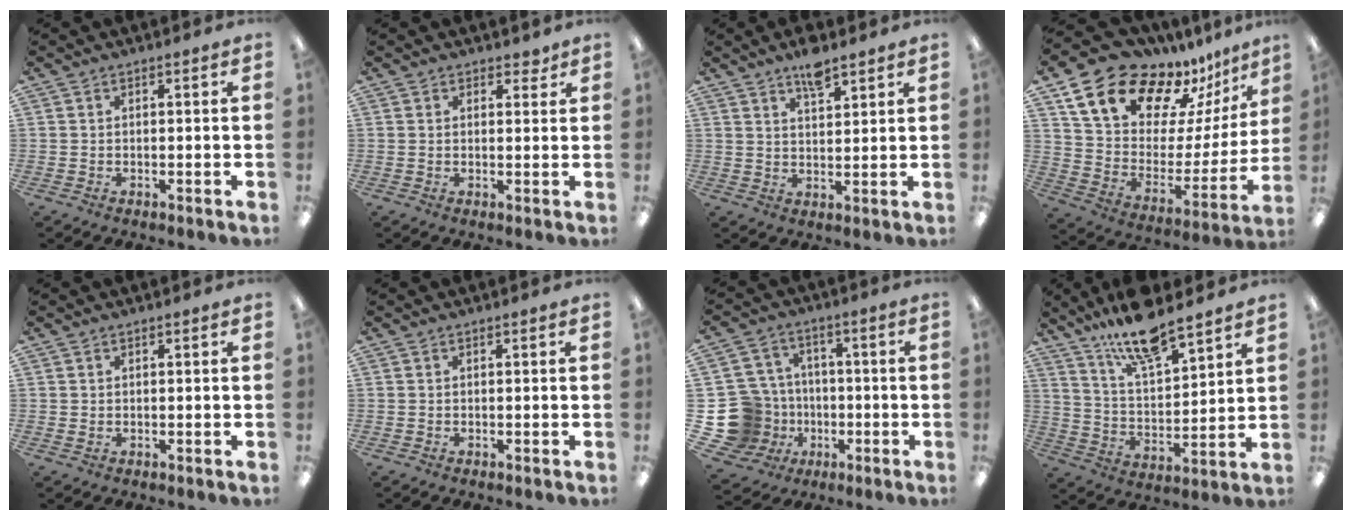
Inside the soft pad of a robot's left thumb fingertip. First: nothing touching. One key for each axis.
{"total": 2.2, "fx": 1.8, "fy": 1.2, "fz": 0.5, "tx": 0.006, "ty": -0.005, "tz": 0.030}
{"total": 6.1, "fx": 4.8, "fy": 2.0, "fz": 3.2, "tx": -0.041, "ty": -0.029, "tz": 0.080}
{"total": 18.5, "fx": 14.8, "fy": 8.7, "fz": 7.0, "tx": -0.124, "ty": -0.113, "tz": 0.269}
{"total": 0.6, "fx": 0.4, "fy": 0.4, "fz": 0.1, "tx": -0.002, "ty": 0.002, "tz": 0.006}
{"total": 0.0}
{"total": 16.6, "fx": -3.6, "fy": 15.2, "fz": 5.5, "tx": -0.140, "ty": 0.026, "tz": -0.036}
{"total": 13.6, "fx": 11.5, "fy": 3.4, "fz": 6.4, "tx": -0.118, "ty": -0.068, "tz": 0.204}